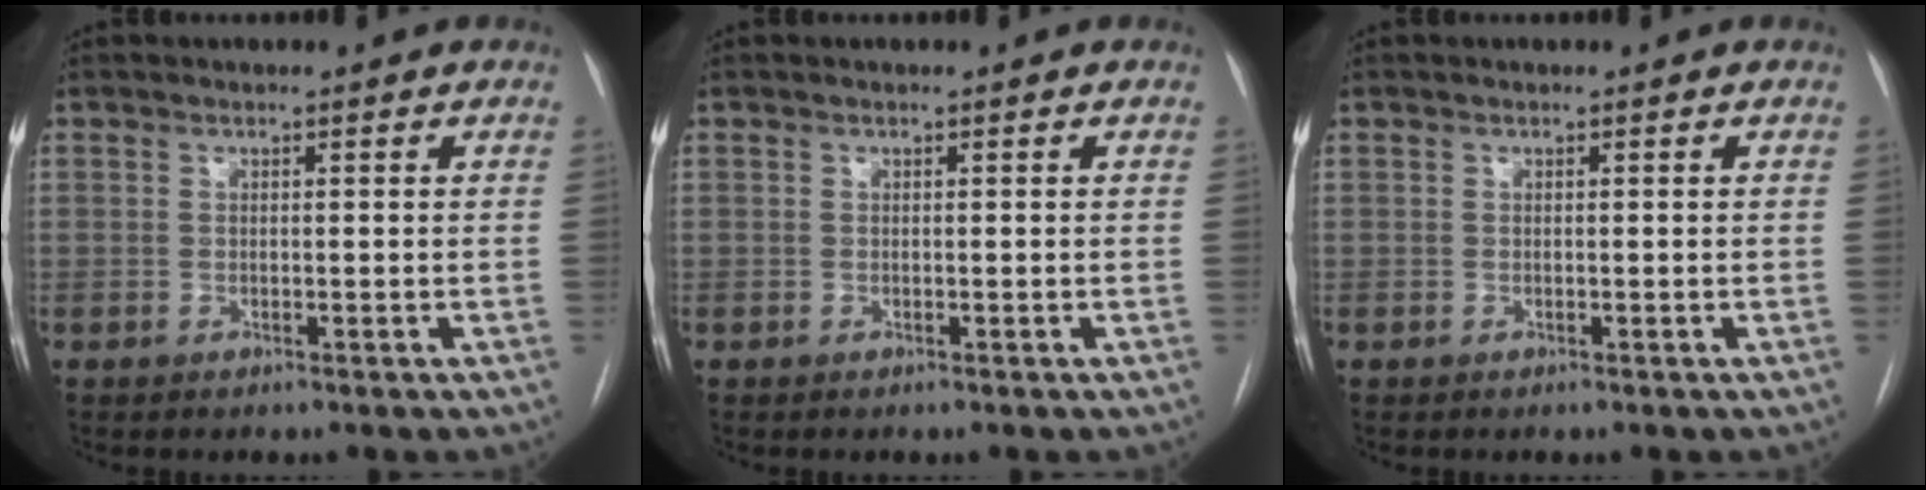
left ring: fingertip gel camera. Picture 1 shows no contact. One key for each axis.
{"total": 0.0}
{"total": 0.0}